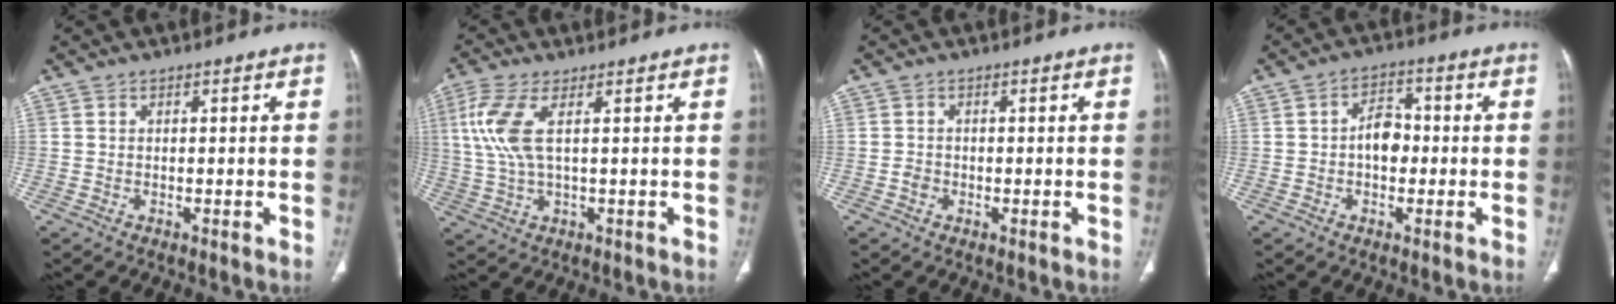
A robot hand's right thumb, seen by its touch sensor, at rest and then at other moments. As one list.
[{"total": 8.0, "force": [2.2, 2.7, 7.2], "torque": [-0.198, 0.004, 0.050]}, {"total": 1.6, "force": [-0.5, 1.3, 0.7], "torque": [-0.010, 0.005, -0.010]}, {"total": 5.8, "force": [-0.5, 4.1, 4.2], "torque": [-0.049, 0.018, -0.016]}]